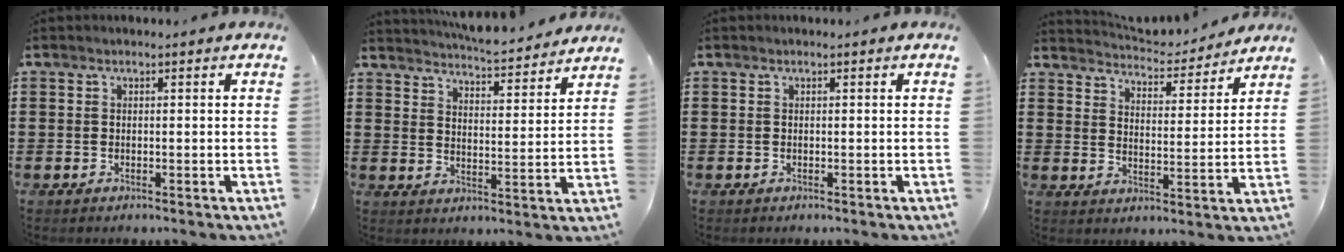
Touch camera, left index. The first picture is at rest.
{"total": 4.8, "force": [4.8, -0.3, 0.8], "torque": [-0.030, -0.039, 0.079]}
{"total": 0.0}
{"total": 4.6, "force": [4.6, 0.1, 0.5], "torque": [-0.025, -0.038, 0.076]}